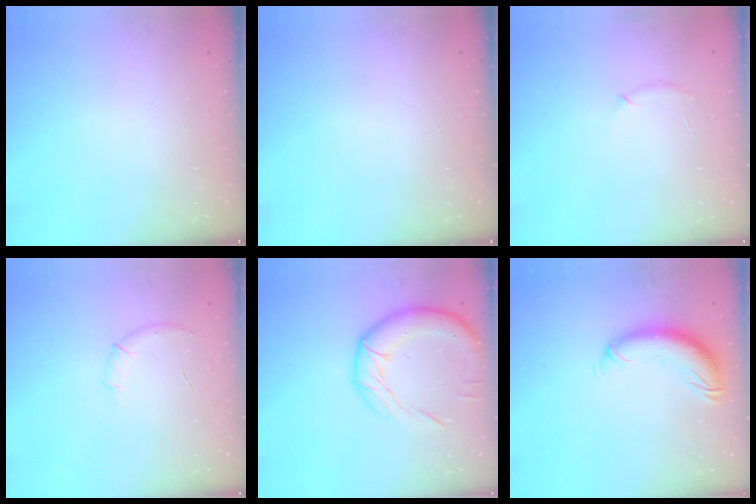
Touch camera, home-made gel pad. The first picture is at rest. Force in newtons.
{"total": 0.0}
{"total": 6.6, "press": 6.4, "slide": 1.6}
{"total": 8.0, "press": 7.8, "slide": 1.5}
{"total": 16.9, "press": 16.8, "slide": 2.3}
{"total": 10.8, "press": 10.6, "slide": 2.3}